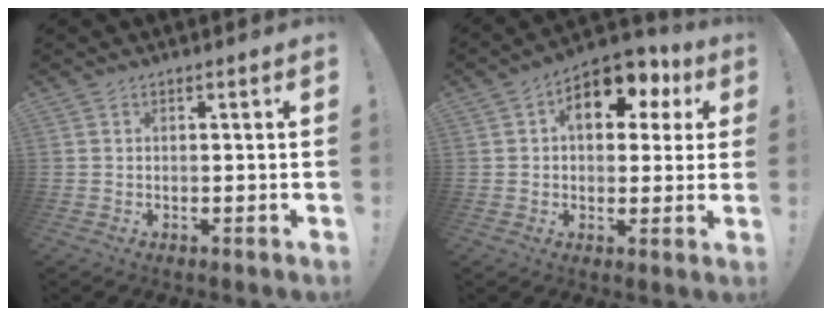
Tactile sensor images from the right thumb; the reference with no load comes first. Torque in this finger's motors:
{"motor_torque": [0.89, 2.56, 1.15, 0.29, 0.14]}